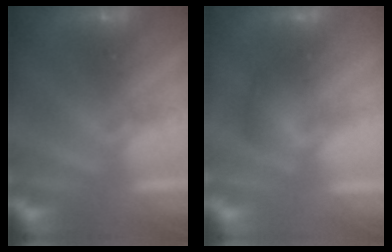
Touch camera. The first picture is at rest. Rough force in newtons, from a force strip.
{"total": 3.0}